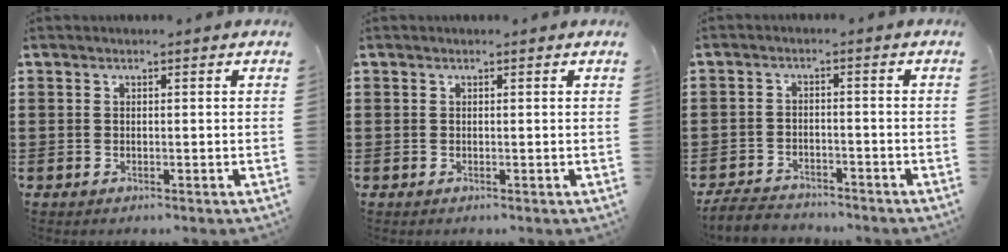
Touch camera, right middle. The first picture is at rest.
{"total": 0.0}
{"total": 3.7, "force": [-3.6, 1.0, 0.3], "torque": [-0.015, 0.003, -0.079]}